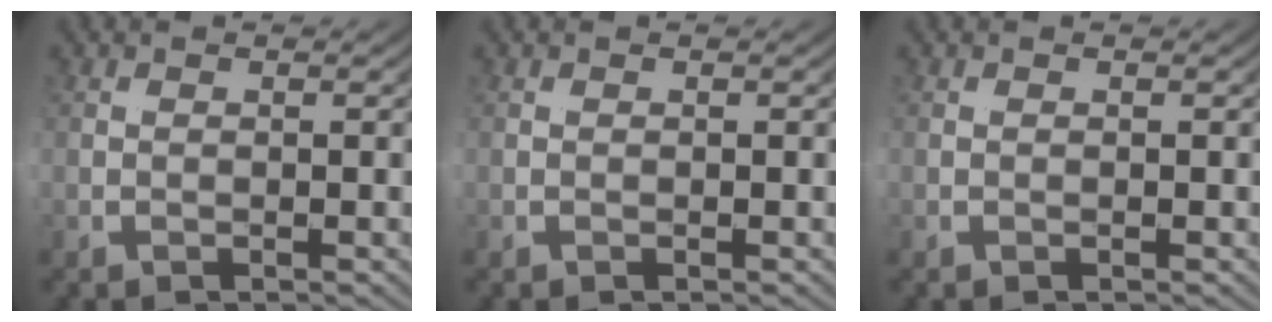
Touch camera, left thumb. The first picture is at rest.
{"total": 0.0}
{"total": 0.0}